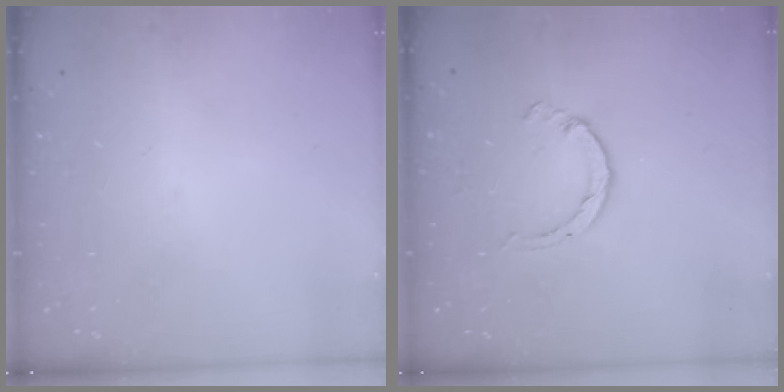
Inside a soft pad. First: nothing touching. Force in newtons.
{"total": 2.6, "press": 2.6, "slide": 0.4}